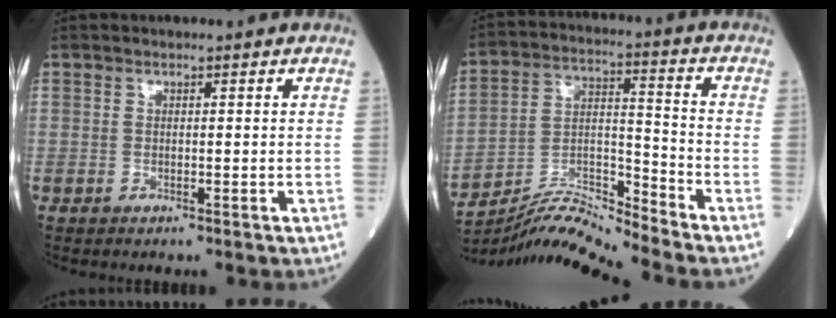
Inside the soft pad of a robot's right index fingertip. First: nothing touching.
{"total": 9.3, "force": [-9.1, -1.9, 1.2], "torque": [-0.033, 0.026, -0.167]}